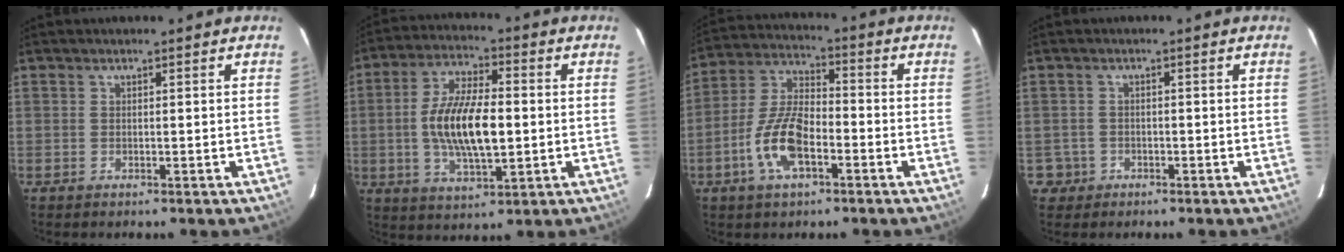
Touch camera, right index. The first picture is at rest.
{"total": 13.5, "force": [-0.8, 5.4, 12.3], "torque": [-0.240, 0.002, -0.015]}
{"total": 11.4, "force": [-4.6, 5.0, 9.2], "torque": [-0.198, 0.005, -0.089]}
{"total": 3.2, "force": [-1.1, 3.0, 0.1], "torque": [-0.008, 0.015, -0.015]}